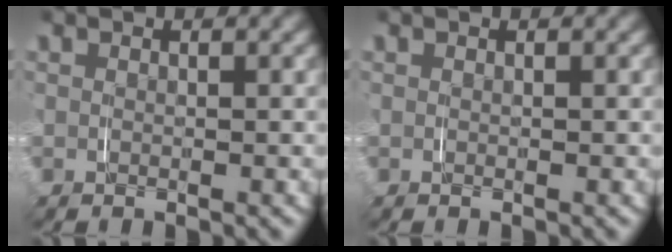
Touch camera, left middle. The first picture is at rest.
{"total": 0.0}